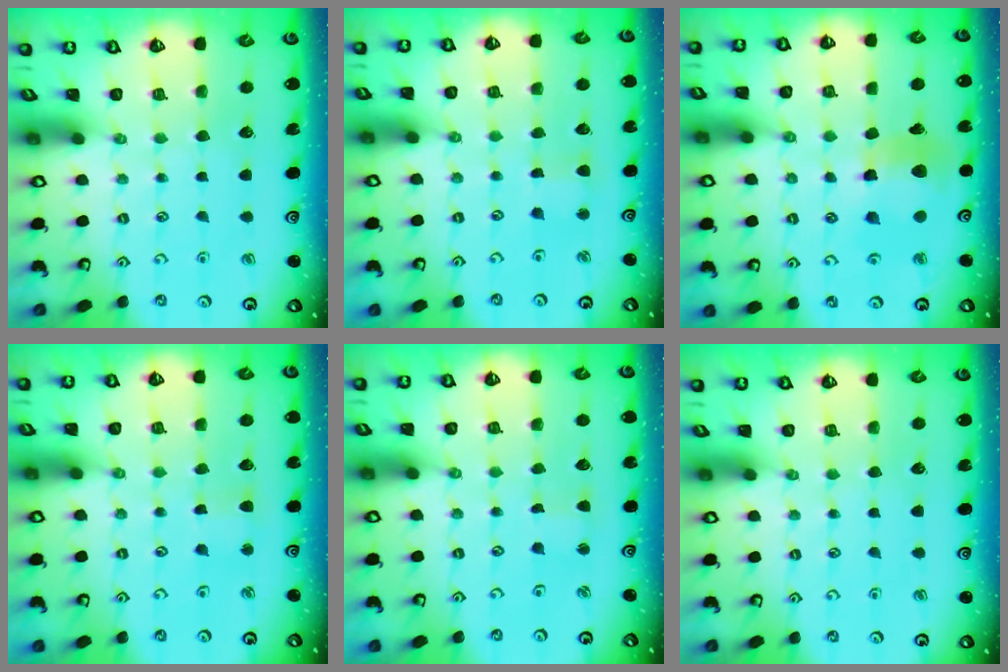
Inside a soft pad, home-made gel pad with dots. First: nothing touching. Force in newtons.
{"total": 3.4, "press": 3.4, "slide": 0.3}
{"total": 10.3, "press": 10.2, "slide": 1.3}
{"total": 2.8, "press": 2.8, "slide": 0.3}
{"total": 1.6, "press": 1.5, "slide": 0.4}
{"total": 0.0}